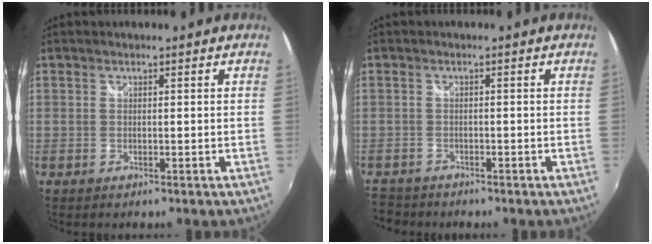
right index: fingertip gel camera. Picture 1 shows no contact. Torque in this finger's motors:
{"motor_torque": [-1.94, -0.20, -1.05, -0.21]}